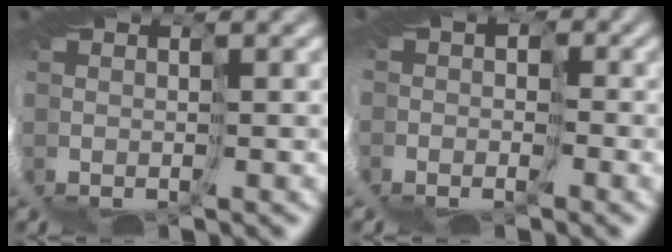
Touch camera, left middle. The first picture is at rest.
{"total": 4.7, "force": [-0.9, 4.1, 2.1], "torque": [-0.036, 0.004, -0.031]}